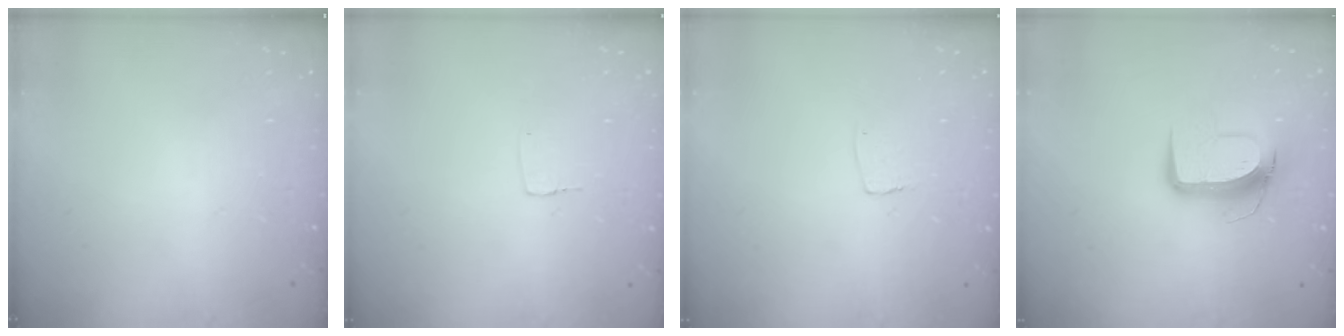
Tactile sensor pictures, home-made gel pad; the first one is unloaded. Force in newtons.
{"total": 3.3, "press": 3.3, "slide": 0.1}
{"total": 2.6, "press": 2.6, "slide": 0.1}
{"total": 10.3, "press": 10.3, "slide": 0.8}